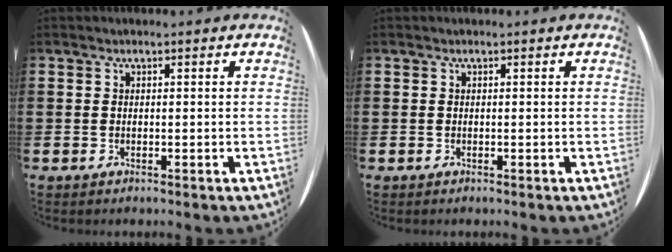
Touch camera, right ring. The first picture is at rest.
{"total": 0.0}